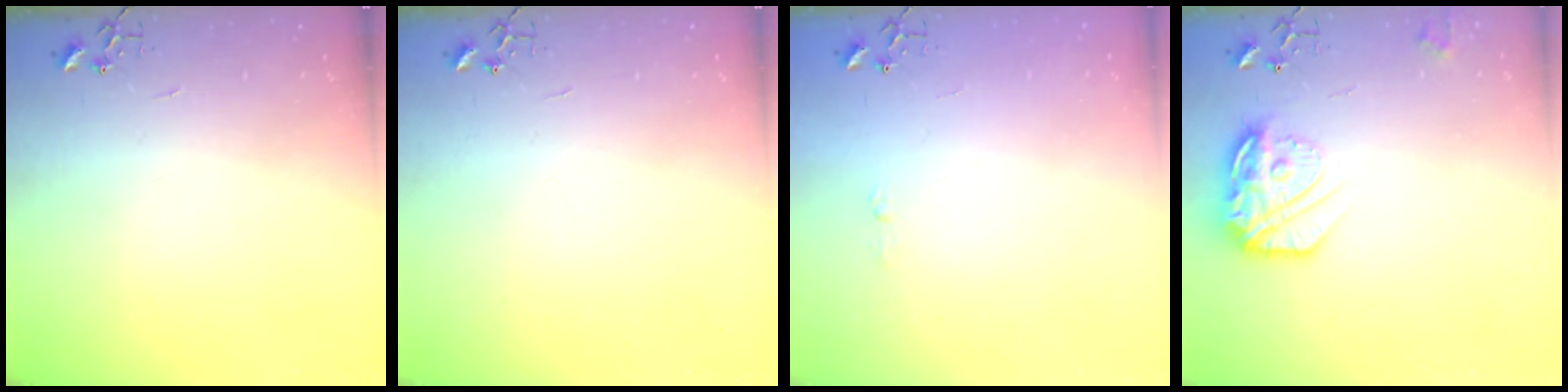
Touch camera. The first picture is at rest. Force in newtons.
{"total": 0.0}
{"total": 3.5, "press": 3.5, "slide": 0.4}
{"total": 17.4, "press": 17.3, "slide": 1.2}